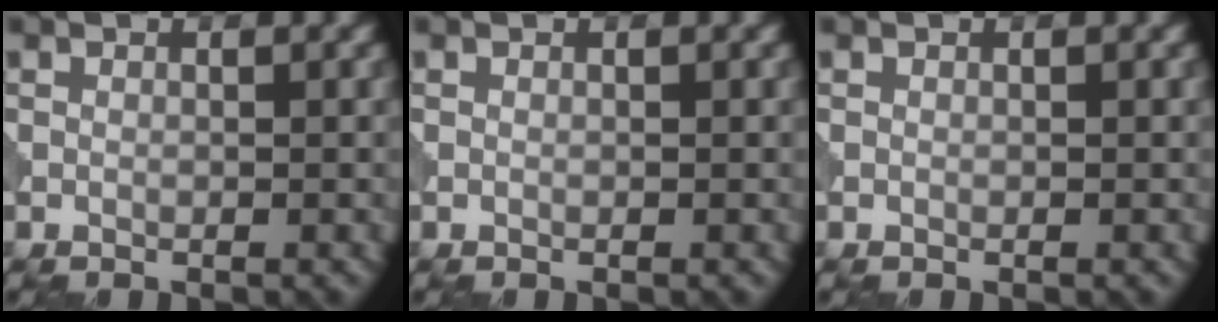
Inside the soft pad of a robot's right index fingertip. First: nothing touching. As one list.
[{"total": 0.0}, {"total": 0.0}]